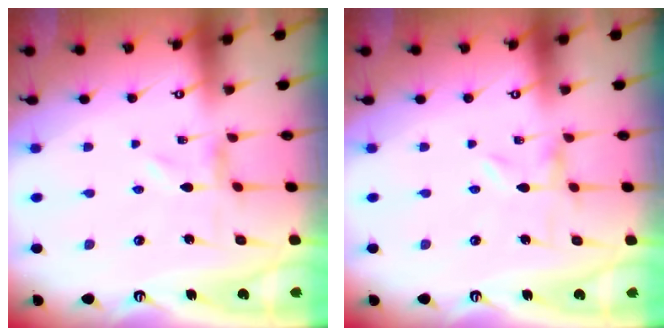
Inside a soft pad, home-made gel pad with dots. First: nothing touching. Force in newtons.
{"total": 0.0}